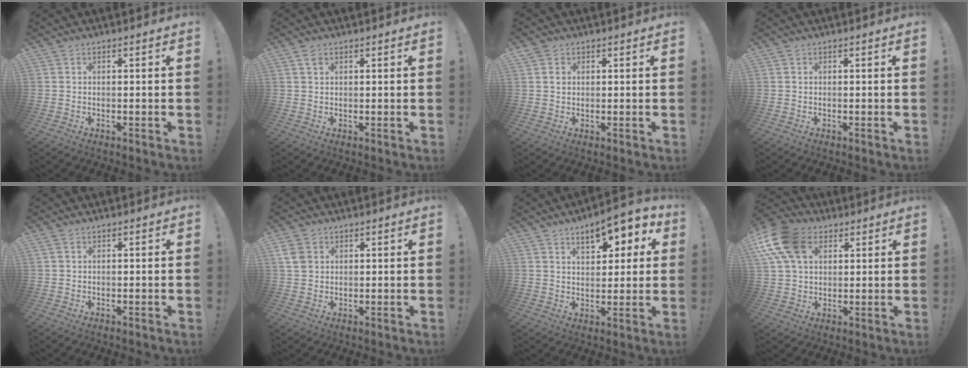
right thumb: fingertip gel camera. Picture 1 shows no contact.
{"total": 1.5, "force": [1.0, 0.9, 0.8], "torque": [-0.001, -0.005, 0.016]}
{"total": 1.6, "force": [0.6, 1.4, 0.6], "torque": [0.002, -0.003, 0.007]}
{"total": 0.0}
{"total": 0.9, "force": [0.1, 0.6, 0.6], "torque": [-0.012, 0.003, 0.003]}
{"total": 5.1, "force": [1.8, 4.1, 2.4], "torque": [-0.045, -0.001, 0.038]}
{"total": 10.3, "force": [5.2, 5.1, 7.3], "torque": [-0.098, -0.024, 0.089]}
{"total": 16.3, "force": [6.0, 11.2, 10.3], "torque": [-0.196, -0.019, 0.113]}